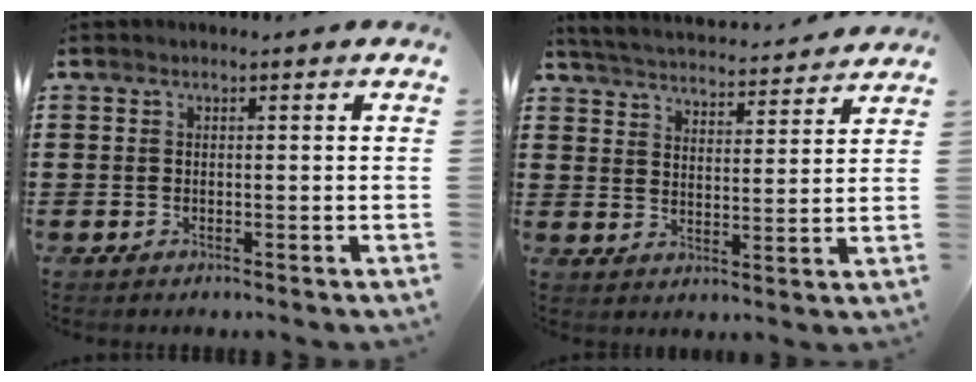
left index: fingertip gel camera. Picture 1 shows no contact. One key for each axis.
{"total": 4.1, "fx": 4.0, "fy": -0.3, "fz": 0.2, "tx": -0.027, "ty": -0.034, "tz": 0.065}